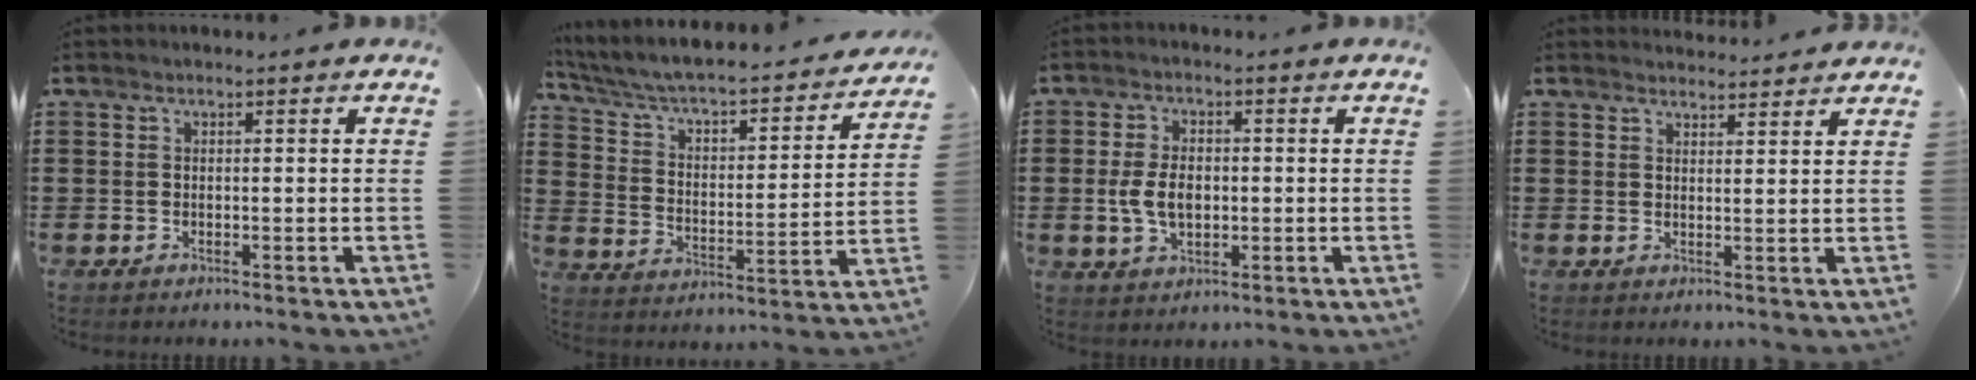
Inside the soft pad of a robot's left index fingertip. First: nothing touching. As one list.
[{"total": 4.0, "force": [3.2, 1.1, 2.2], "torque": [-0.061, -0.035, 0.043]}, {"total": 5.7, "force": [-0.3, 3.5, 4.6], "torque": [-0.094, 0.002, -0.012]}, {"total": 2.5, "force": [2.5, 0.1, 0.0], "torque": [0.001, -0.011, 0.047]}]